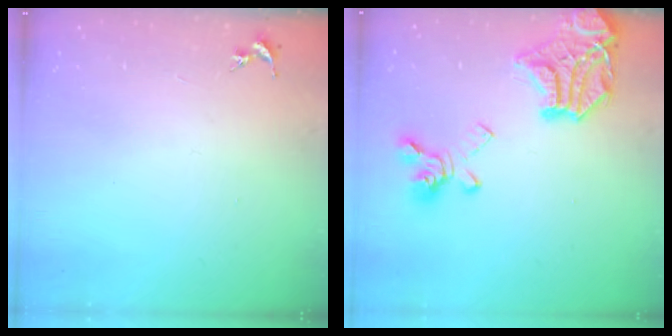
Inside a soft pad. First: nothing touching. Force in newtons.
{"total": 22.5, "press": 22.3, "slide": 2.7}